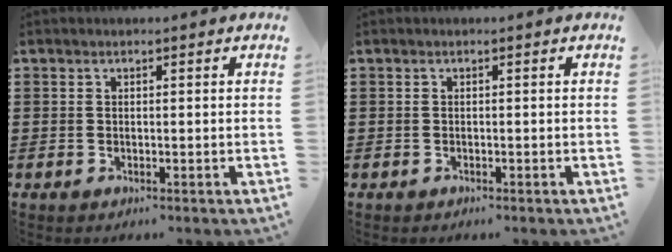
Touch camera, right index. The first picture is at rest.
{"total": 0.7, "force": [-0.7, 0.2, -0.1], "torque": [0.000, 0.001, -0.015]}